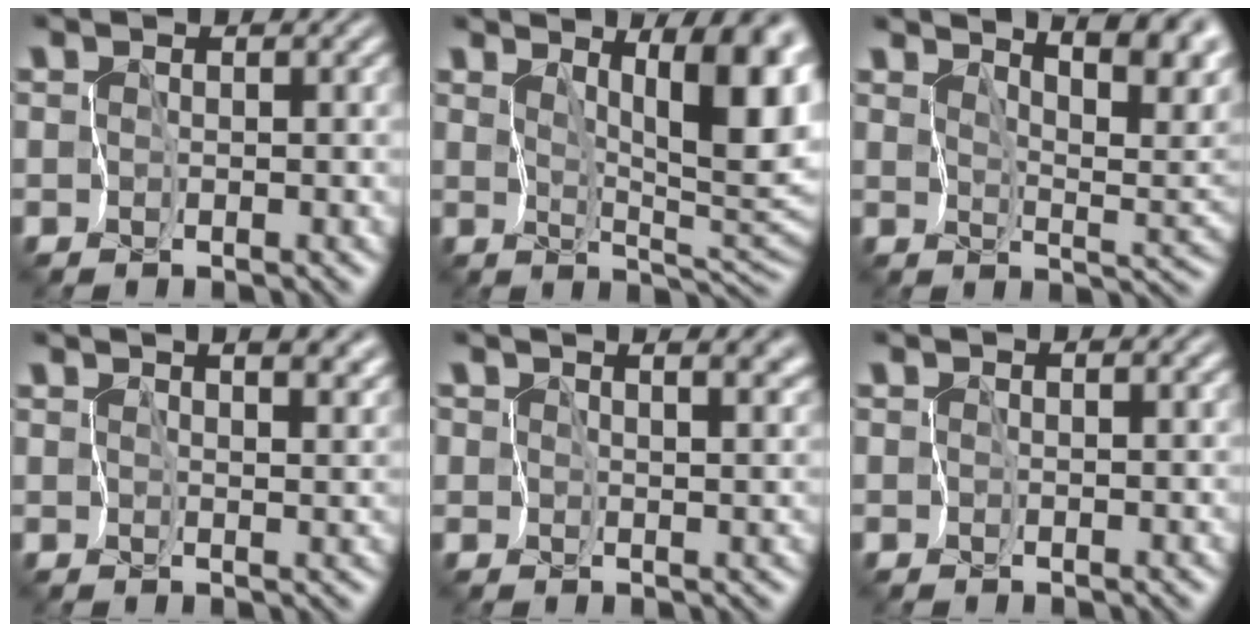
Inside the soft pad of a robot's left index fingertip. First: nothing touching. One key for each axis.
{"total": 9.5, "fx": 4.2, "fy": 2.7, "fz": 8.1, "tx": -0.107, "ty": 0.007, "tz": 0.066}
{"total": 8.3, "fx": 6.0, "fy": 1.8, "fz": 5.4, "tx": -0.084, "ty": 0.015, "tz": 0.082}
{"total": 8.2, "fx": 4.9, "fy": 3.9, "fz": 5.3, "tx": -0.064, "ty": 0.027, "tz": 0.060}
{"total": 9.5, "fx": 5.8, "fy": 4.5, "fz": 6.0, "tx": -0.064, "ty": 0.043, "tz": 0.046}
{"total": 0.0}